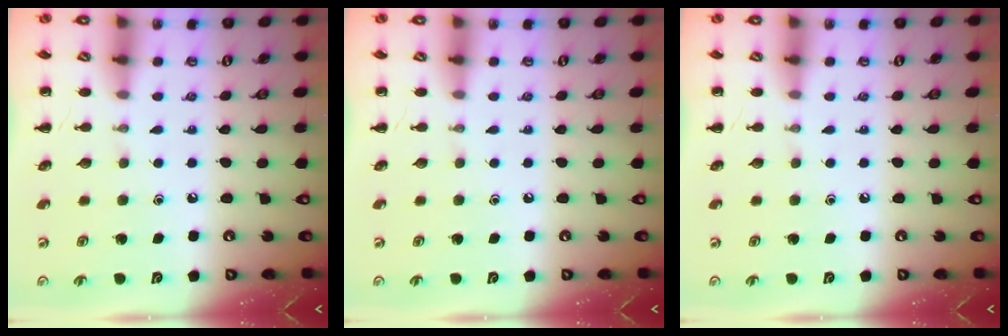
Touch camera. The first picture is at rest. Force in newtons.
{"total": 0.0}
{"total": 0.0}